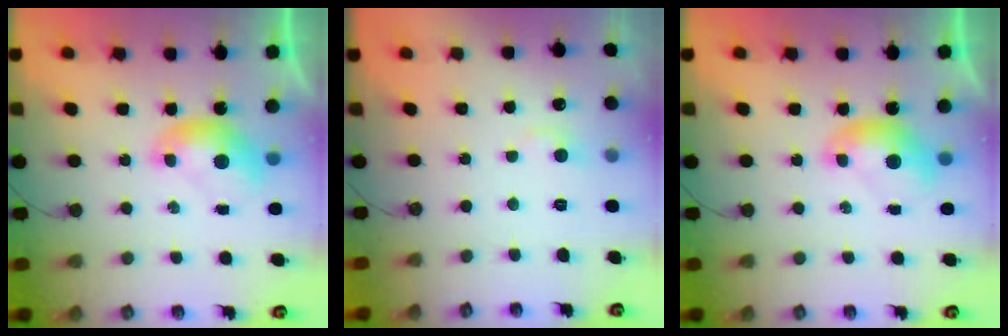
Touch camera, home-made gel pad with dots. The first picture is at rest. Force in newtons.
{"total": 1.1, "press": 0.8, "slide": 0.8}
{"total": 0.0}